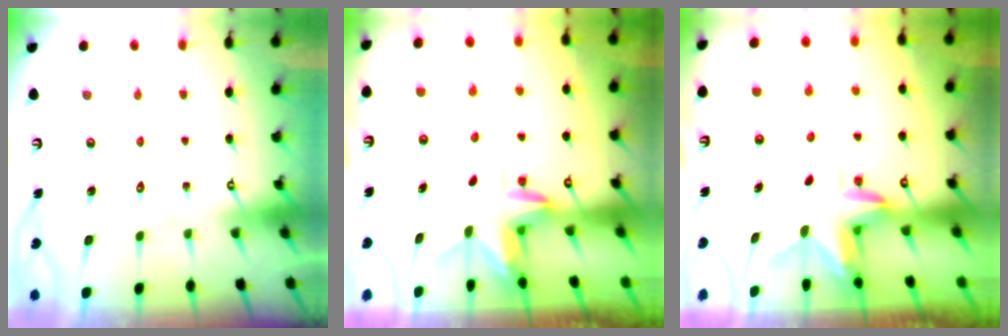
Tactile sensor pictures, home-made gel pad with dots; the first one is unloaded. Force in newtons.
{"total": 3.0, "press": 3.0, "slide": 0.2}
{"total": 2.9, "press": 2.9, "slide": 0.3}